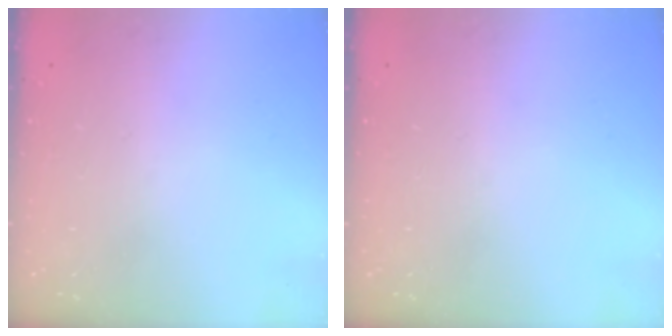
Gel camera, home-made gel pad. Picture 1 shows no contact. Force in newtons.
{"total": 0.0}